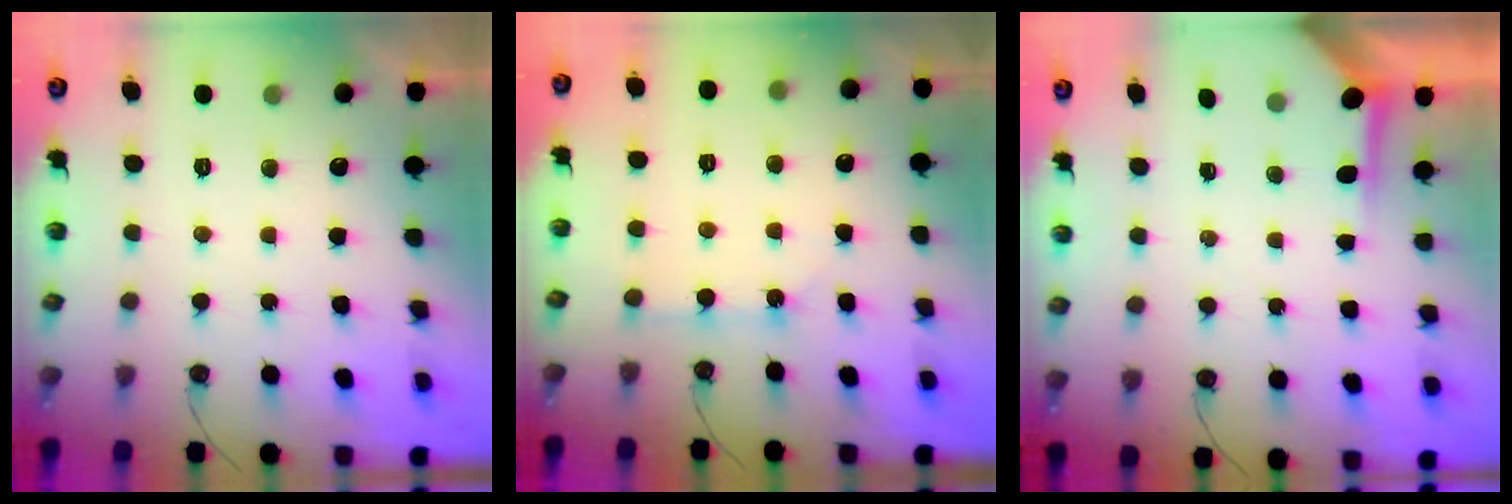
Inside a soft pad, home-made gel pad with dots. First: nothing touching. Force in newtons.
{"total": 2.8, "press": 2.8, "slide": 0.2}
{"total": 3.6, "press": 3.6, "slide": 0.5}